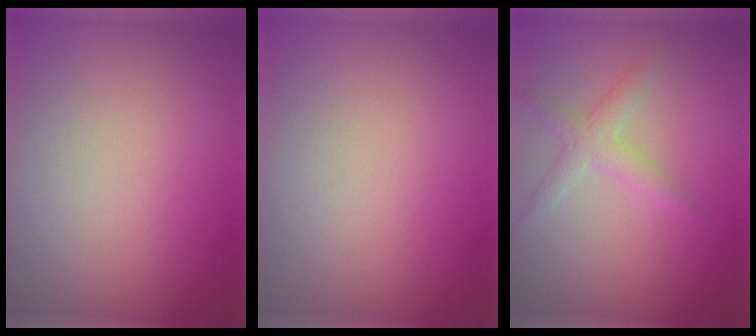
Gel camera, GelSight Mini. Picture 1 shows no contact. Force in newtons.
{"total": 0.0}
{"total": 2.2, "press": 2.2, "slide": 0.1}